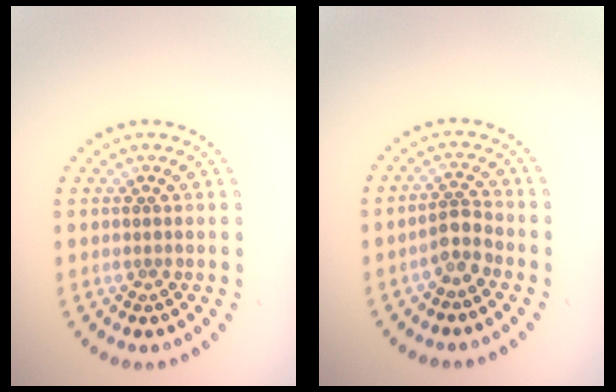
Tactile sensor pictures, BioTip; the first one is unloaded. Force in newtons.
{"total": 2.0, "press": 1.6, "slide": 1.3}